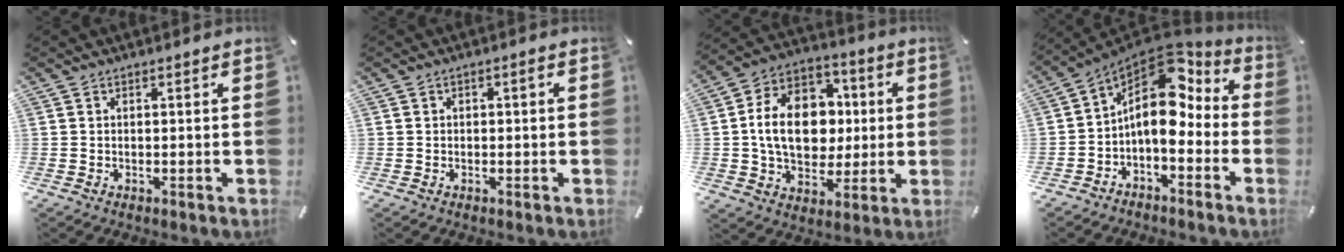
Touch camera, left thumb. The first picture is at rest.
{"total": 0.8, "force": [-0.1, 0.7, 0.3], "torque": [-0.007, 0.006, -0.004]}
{"total": 16.7, "force": [-0.2, 12.7, 10.8], "torque": [-0.213, 0.012, -0.003]}
{"total": 12.4, "force": [2.2, 7.7, 9.4], "torque": [-0.173, -0.037, 0.030]}